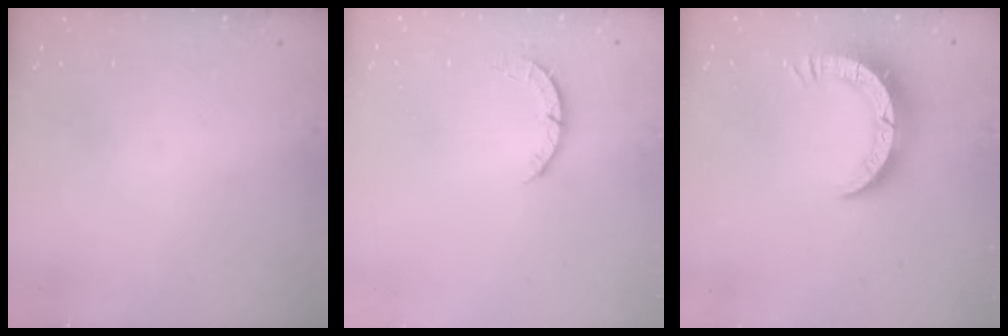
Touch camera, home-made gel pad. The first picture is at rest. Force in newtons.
{"total": 3.2, "press": 3.2, "slide": 0.4}
{"total": 8.0, "press": 7.9, "slide": 0.7}